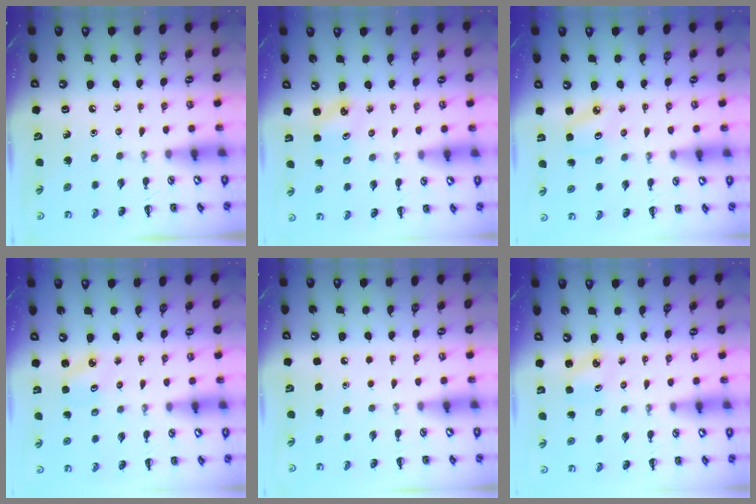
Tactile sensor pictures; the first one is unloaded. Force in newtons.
{"total": 2.0, "press": 2.0, "slide": 0.6}
{"total": 3.1, "press": 3.0, "slide": 0.5}
{"total": 2.4, "press": 2.3, "slide": 0.7}
{"total": 1.7, "press": 1.7, "slide": 0.1}
{"total": 1.9, "press": 1.8, "slide": 0.5}